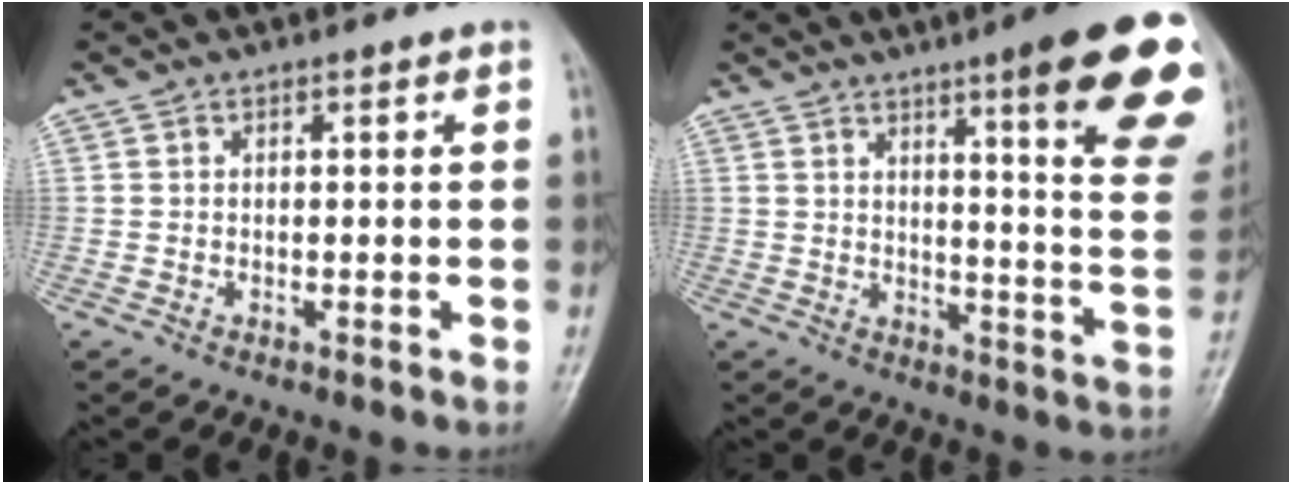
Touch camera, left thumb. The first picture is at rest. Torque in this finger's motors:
{"motor_torque": [2.65, 1.74, 1.77, -1.00, 0.31]}